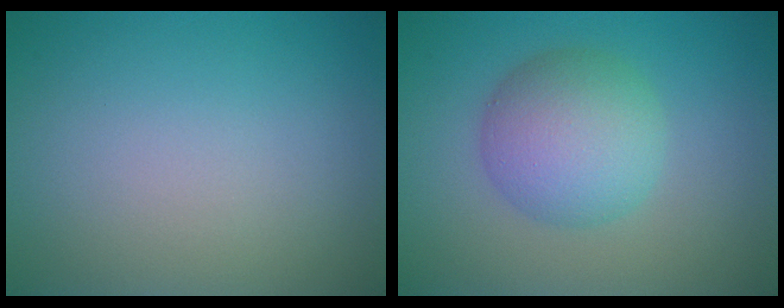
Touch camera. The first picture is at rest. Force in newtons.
{"total": 5.6, "press": 5.6, "slide": 0.1}